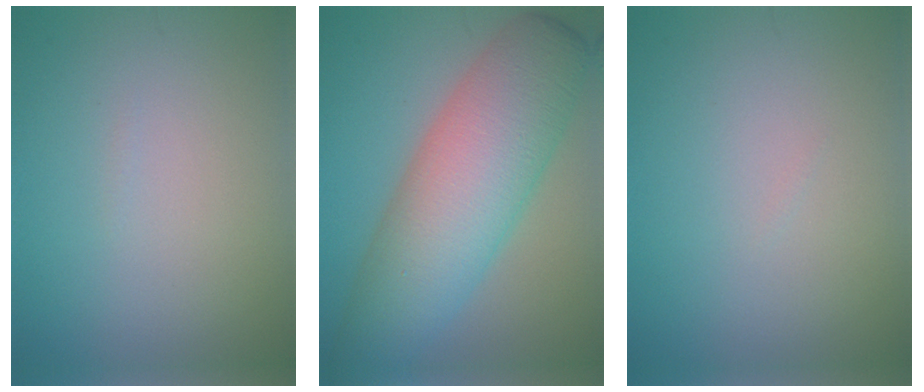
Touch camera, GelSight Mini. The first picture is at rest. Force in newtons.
{"total": 10.8, "press": 10.8, "slide": 0.2}
{"total": 0.0}